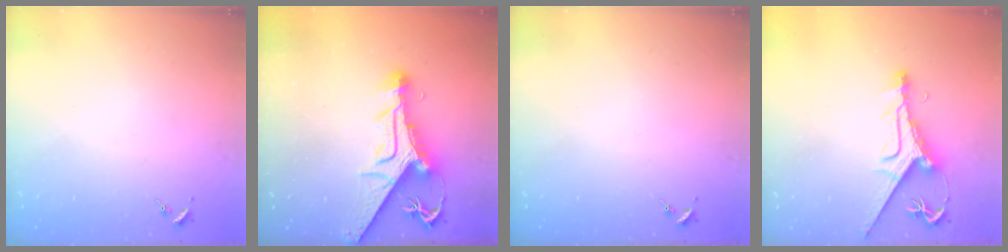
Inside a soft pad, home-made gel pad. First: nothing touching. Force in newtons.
{"total": 15.7, "press": 15.5, "slide": 2.0}
{"total": 0.0}
{"total": 10.6, "press": 10.5, "slide": 1.3}